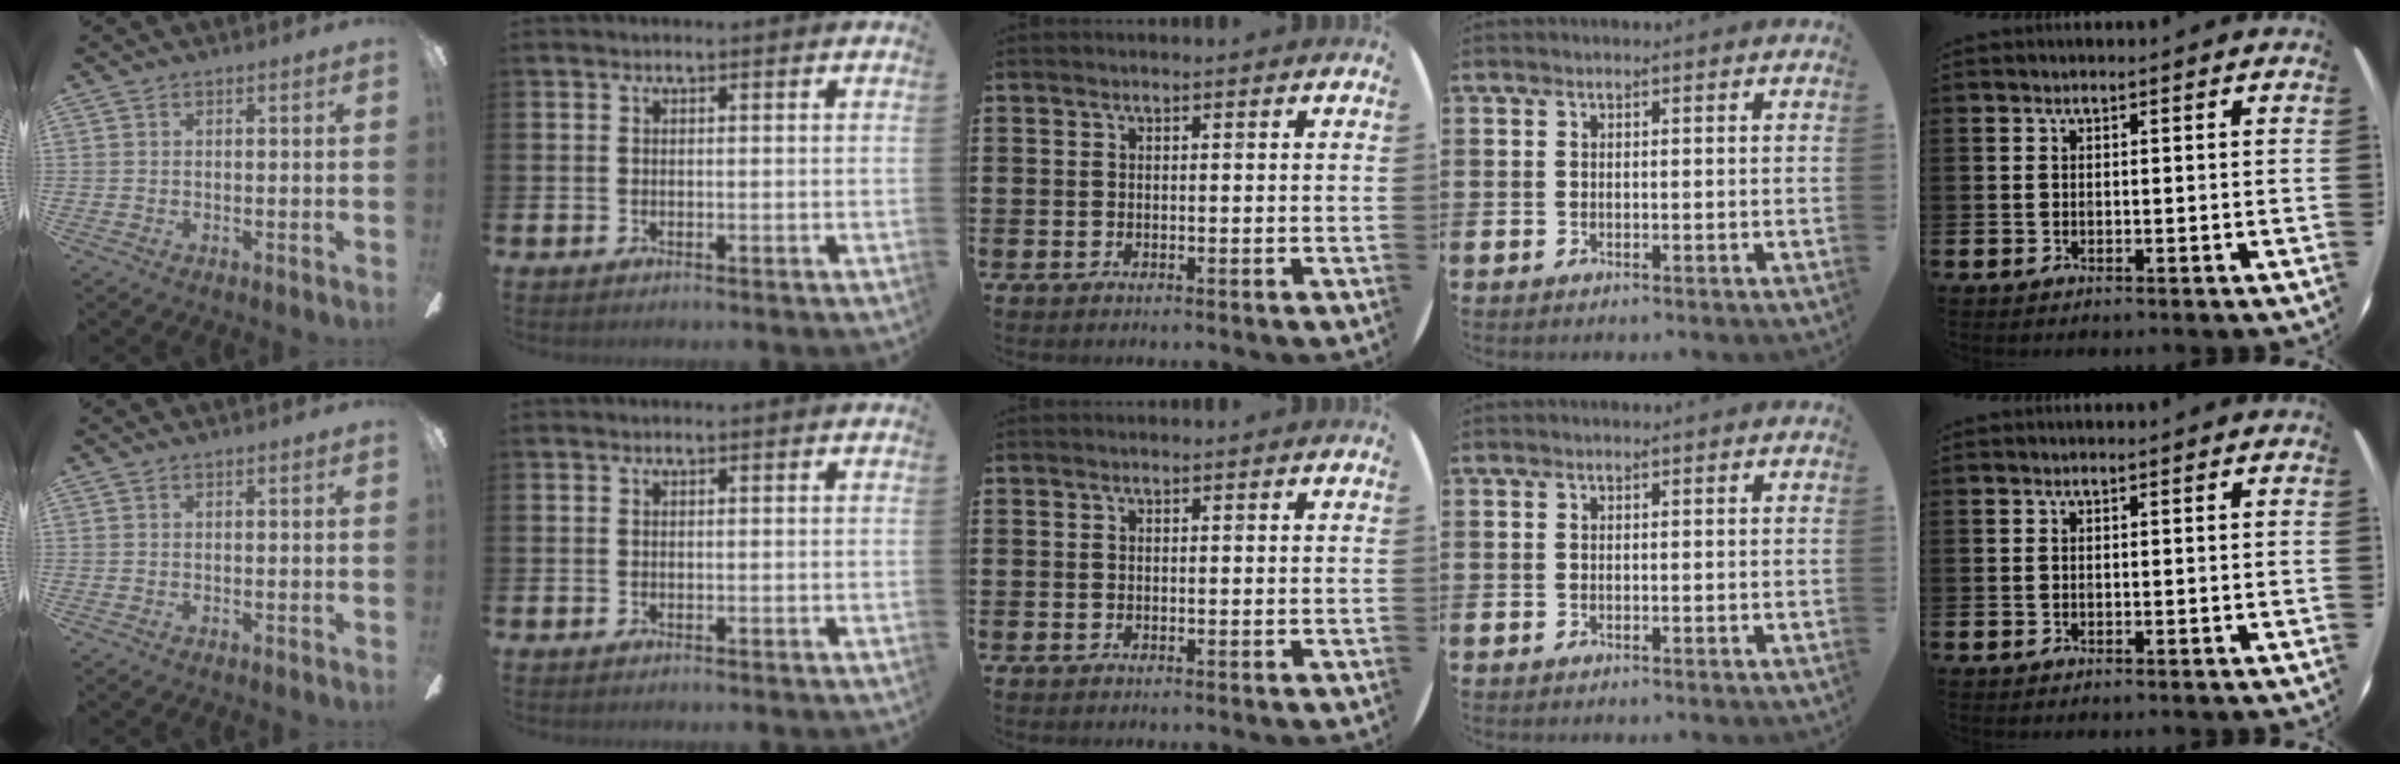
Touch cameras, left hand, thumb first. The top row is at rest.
{}